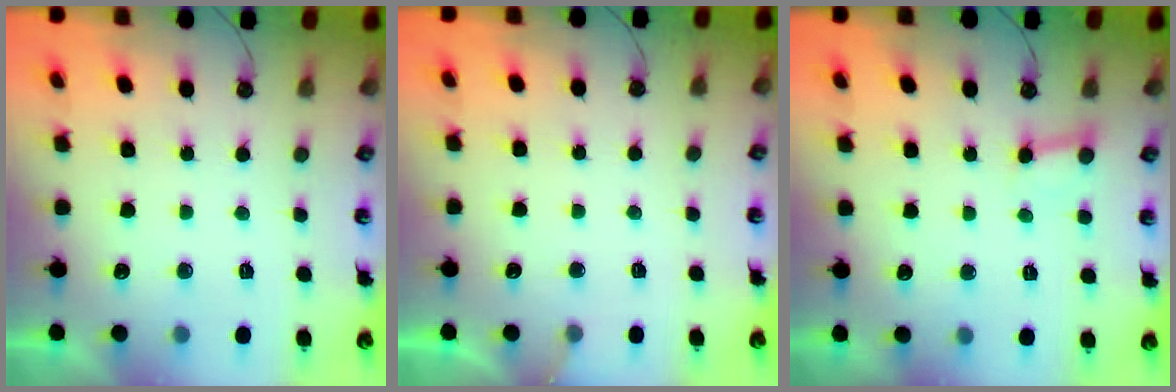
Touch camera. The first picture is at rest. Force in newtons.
{"total": 3.7, "press": 3.7, "slide": 0.3}
{"total": 4.7, "press": 4.6, "slide": 0.9}